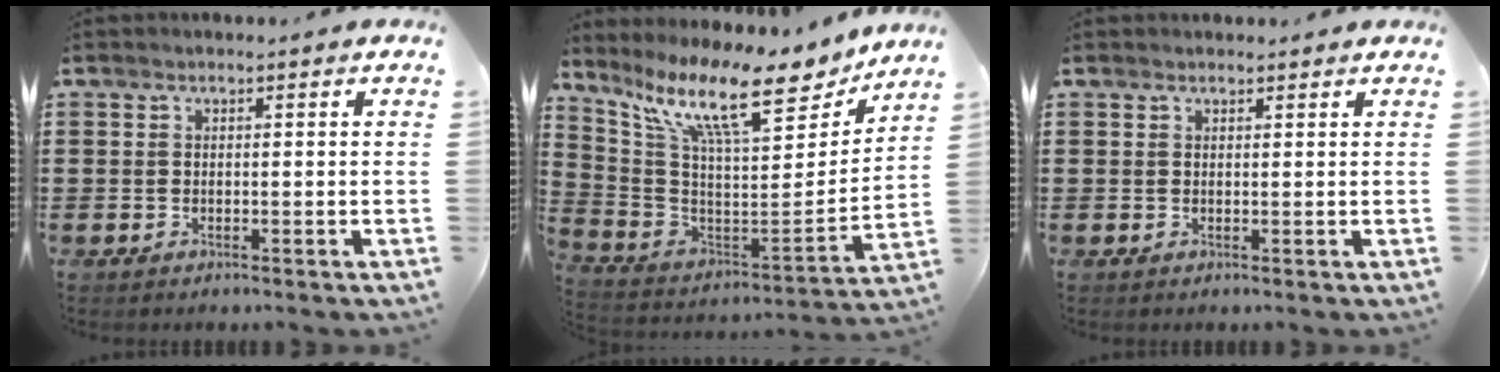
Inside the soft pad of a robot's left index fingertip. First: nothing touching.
{"total": 14.7, "force": [10.6, 2.6, 9.7], "torque": [-0.208, -0.069, 0.173]}
{"total": 0.7, "force": [0.7, 0.2, 0.1], "torque": [-0.003, 0.001, 0.014]}